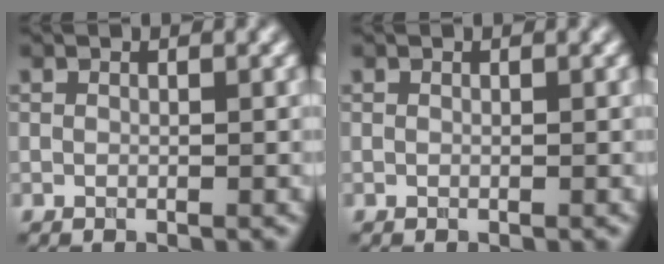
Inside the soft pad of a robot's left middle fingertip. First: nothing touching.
{"total": 0.0}